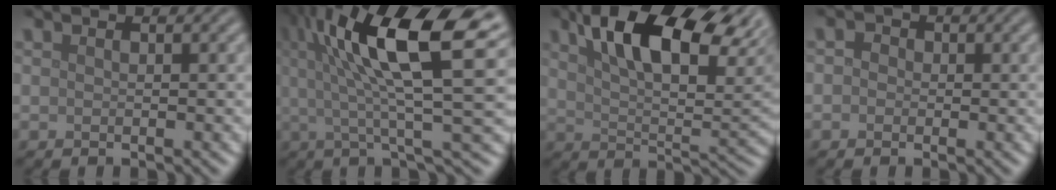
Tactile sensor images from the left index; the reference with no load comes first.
{"total": 13.6, "force": [5.1, 3.4, 12.1], "torque": [-0.183, 0.019, 0.080]}
{"total": 12.5, "force": [6.3, 5.1, 9.5], "torque": [-0.145, 0.020, 0.104]}
{"total": 1.4, "force": [0.0, 1.3, 0.5], "torque": [-0.001, 0.000, -0.014]}